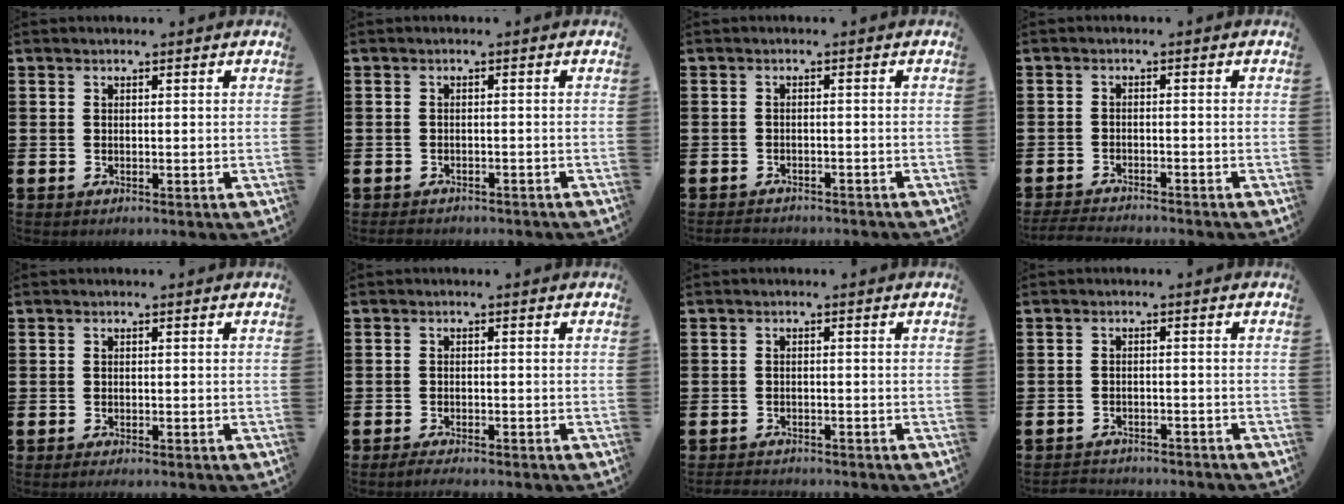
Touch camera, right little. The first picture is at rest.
{"total": 1.0, "force": [-1.0, 0.2, 0.1], "torque": [-0.005, 0.000, -0.021]}
{"total": 1.4, "force": [-1.3, 0.1, 0.0], "torque": [-0.005, 0.002, -0.029]}
{"total": 2.2, "force": [-2.1, 0.0, 0.4], "torque": [-0.006, 0.004, -0.044]}
{"total": 0.6, "force": [-0.4, 0.1, 0.4], "torque": [-0.007, -0.002, -0.008]}
{"total": 1.3, "force": [-1.2, 0.0, 0.5], "torque": [-0.009, 0.000, -0.023]}
{"total": 1.3, "force": [-1.3, 0.1, 0.0], "torque": [-0.003, 0.001, -0.026]}
{"total": 1.8, "force": [-1.8, 0.1, -0.3], "torque": [-0.001, 0.003, -0.041]}